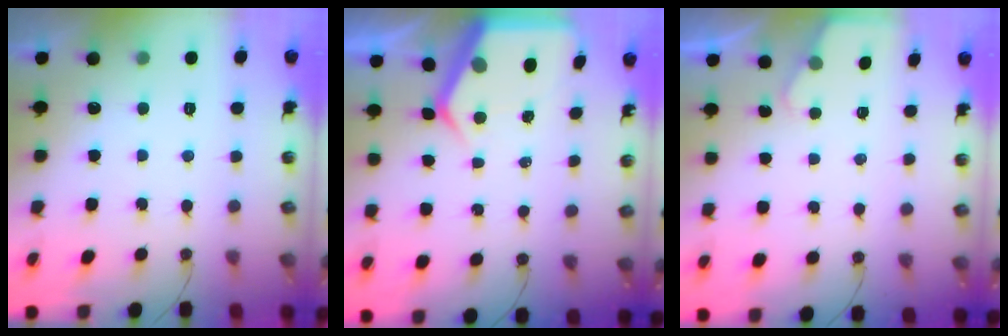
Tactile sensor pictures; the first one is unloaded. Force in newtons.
{"total": 6.4, "press": 6.4, "slide": 0.6}
{"total": 1.7, "press": 1.6, "slide": 0.2}